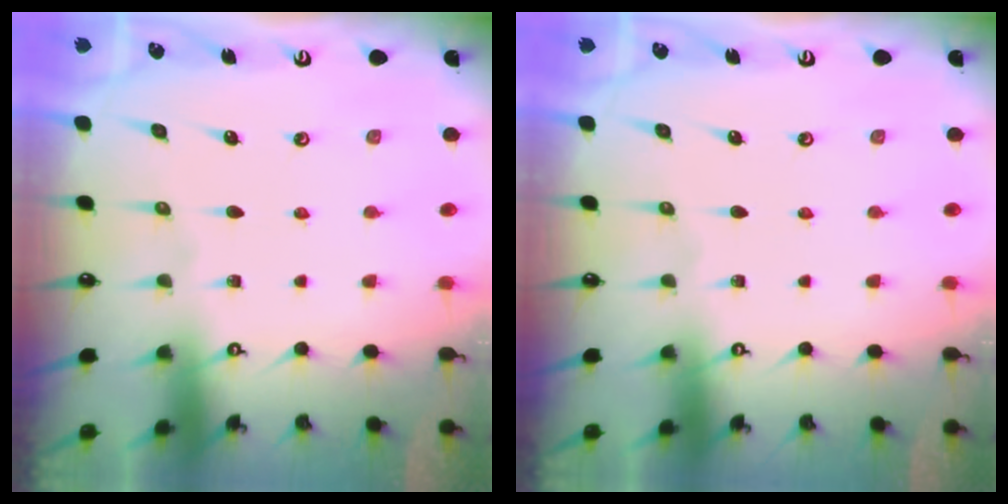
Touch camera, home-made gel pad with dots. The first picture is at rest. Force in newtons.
{"total": 0.0}